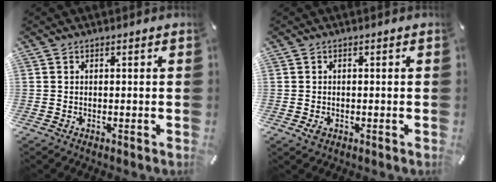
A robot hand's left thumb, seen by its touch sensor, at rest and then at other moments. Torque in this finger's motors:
{"motor_torque": [0.46, 0.46, 0.08, -0.06, -0.02]}